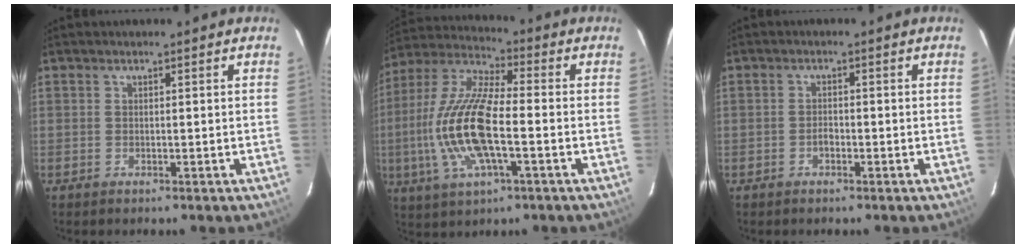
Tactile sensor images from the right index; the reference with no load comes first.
{"total": 17.1, "force": [-3.2, 5.2, 16.0], "torque": [-0.333, -0.002, -0.068]}
{"total": 1.3, "force": [-0.8, 0.7, 0.8], "torque": [-0.016, 0.004, -0.014]}